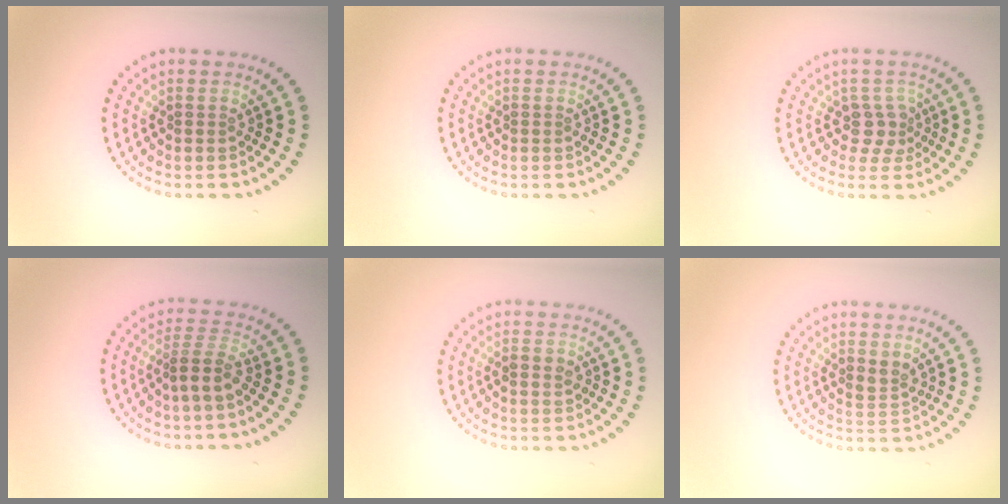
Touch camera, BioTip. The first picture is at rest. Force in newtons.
{"total": 0.0}
{"total": 2.2, "press": 1.7, "slide": 1.4}
{"total": 2.6, "press": 1.9, "slide": 1.8}
{"total": 1.4, "press": 1.4, "slide": 0.3}
{"total": 1.6, "press": 1.4, "slide": 0.8}